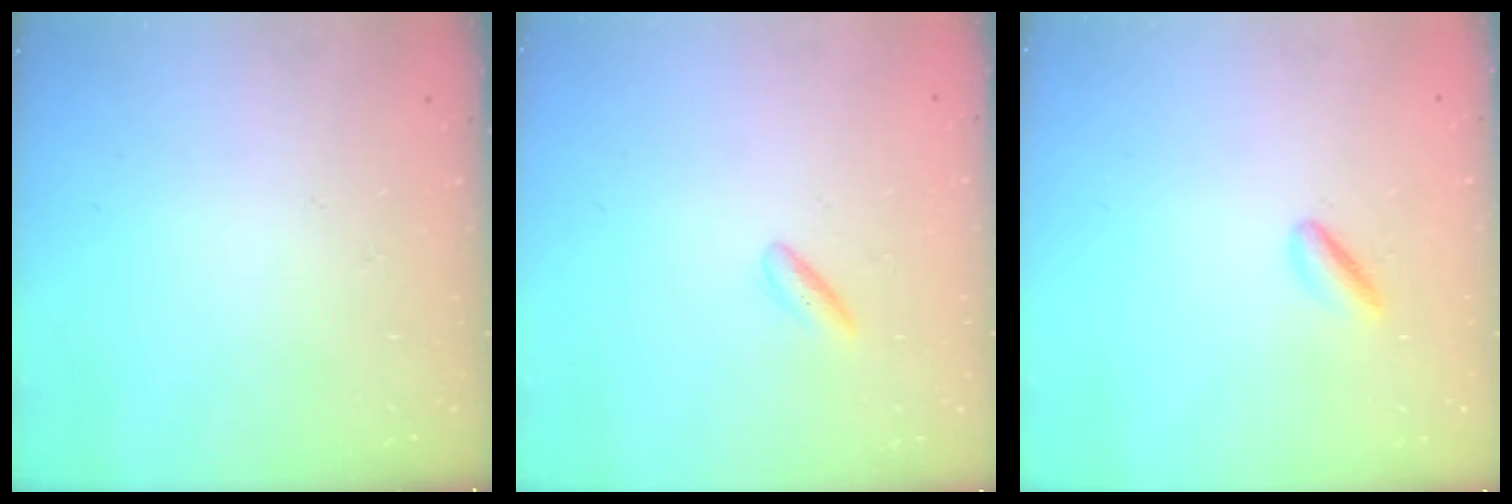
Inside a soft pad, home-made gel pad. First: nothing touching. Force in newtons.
{"total": 2.6, "press": 2.4, "slide": 1.0}
{"total": 3.6, "press": 3.4, "slide": 1.3}